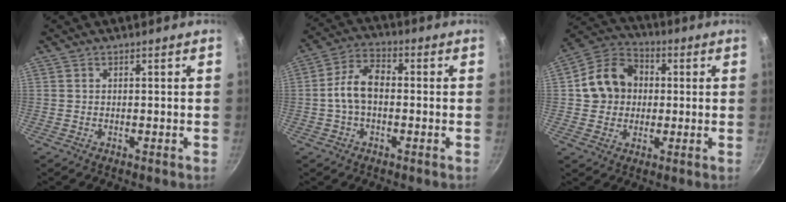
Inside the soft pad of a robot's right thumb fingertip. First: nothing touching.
{"total": 7.9, "force": [-0.6, 4.9, 6.2], "torque": [-0.106, 0.030, -0.022]}
{"total": 11.8, "force": [1.1, 10.1, 6.0], "torque": [-0.074, 0.019, 0.002]}